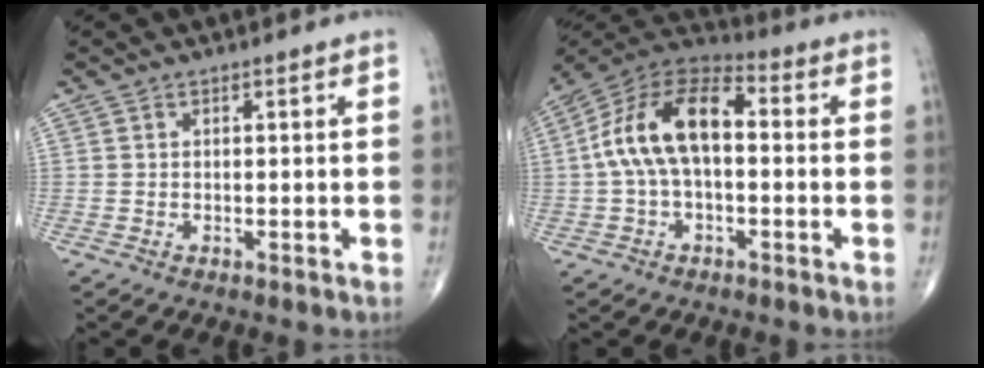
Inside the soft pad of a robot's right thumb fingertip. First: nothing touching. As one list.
[{"total": 15.0, "force": [0.6, 8.1, 12.6], "torque": [-0.232, 0.045, -0.002]}]